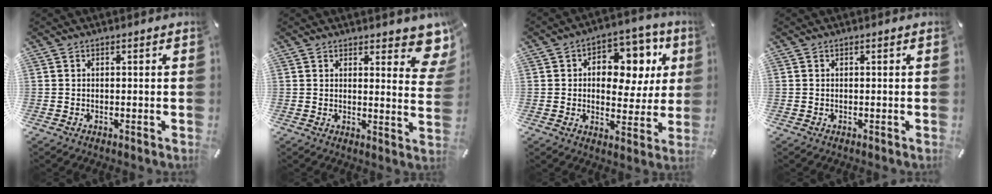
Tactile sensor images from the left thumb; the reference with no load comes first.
{"total": 7.9, "force": [5.8, 3.0, 4.4], "torque": [-0.044, -0.046, 0.099]}
{"total": 11.6, "force": [3.4, 8.4, 7.2], "torque": [-0.085, -0.028, 0.057]}
{"total": 0.0}